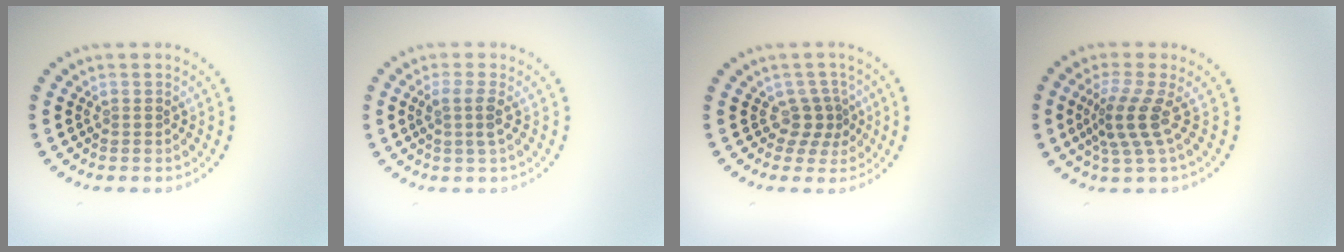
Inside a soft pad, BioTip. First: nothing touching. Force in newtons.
{"total": 1.8, "press": 1.5, "slide": 1.0}
{"total": 2.2, "press": 1.5, "slide": 1.6}
{"total": 3.3, "press": 2.3, "slide": 2.4}